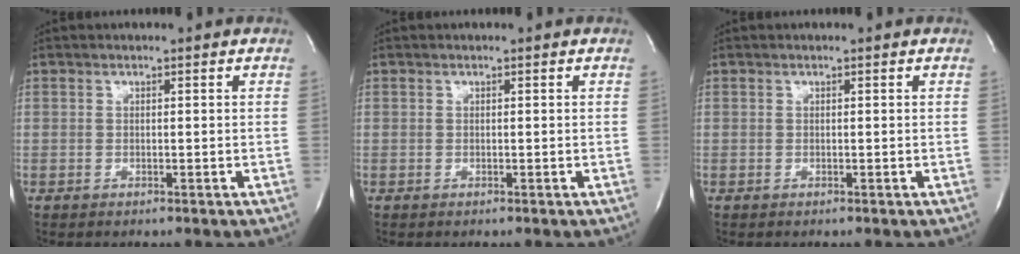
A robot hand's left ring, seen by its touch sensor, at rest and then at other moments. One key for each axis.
{"total": 0.0}
{"total": 0.0}